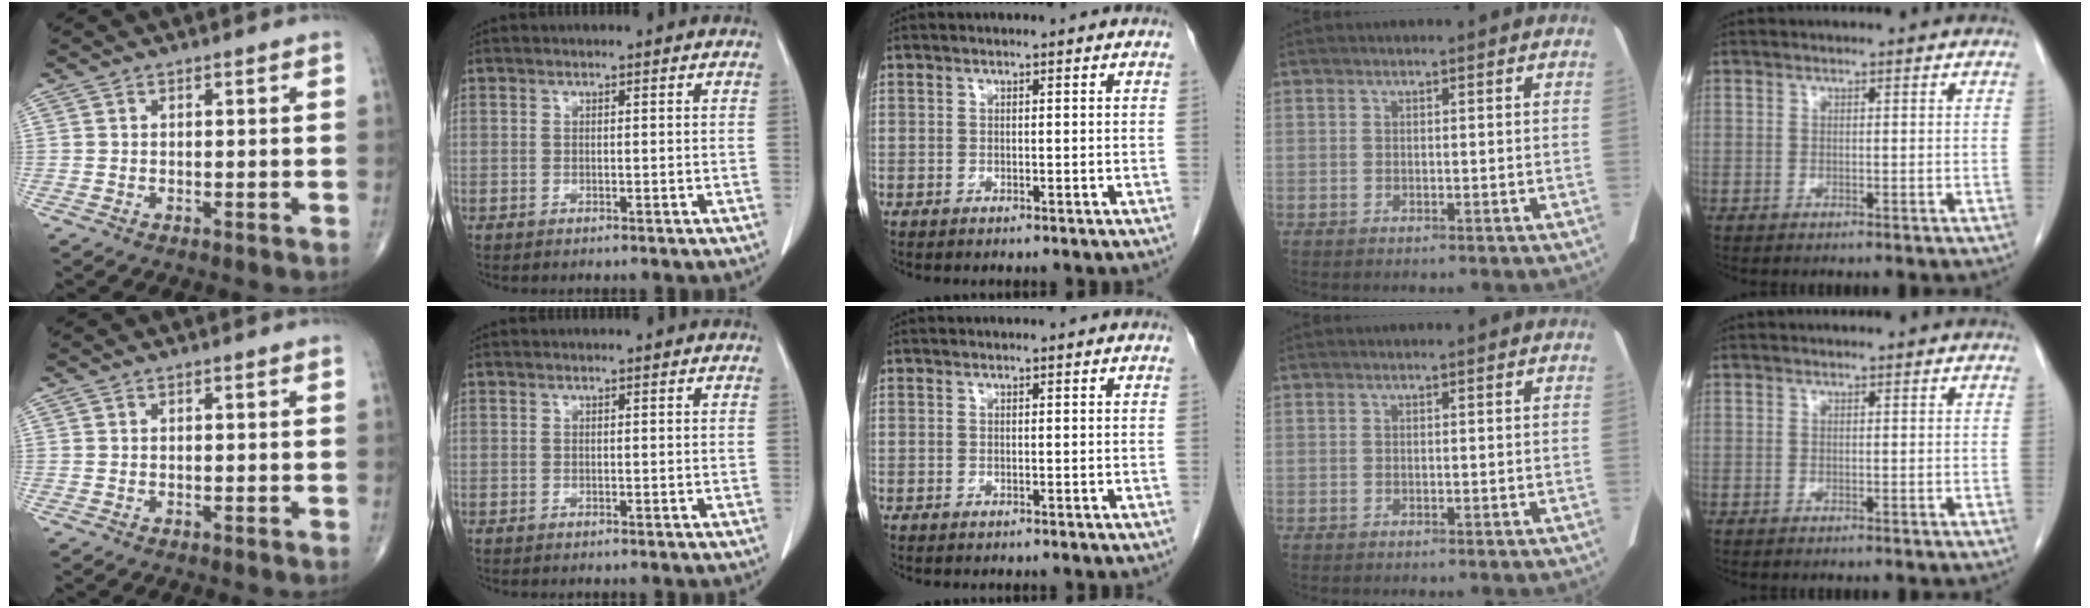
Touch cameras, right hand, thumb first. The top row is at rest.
{}